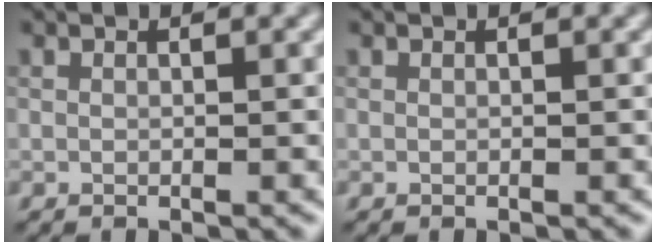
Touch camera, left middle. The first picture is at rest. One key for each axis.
{"total": 0.0}